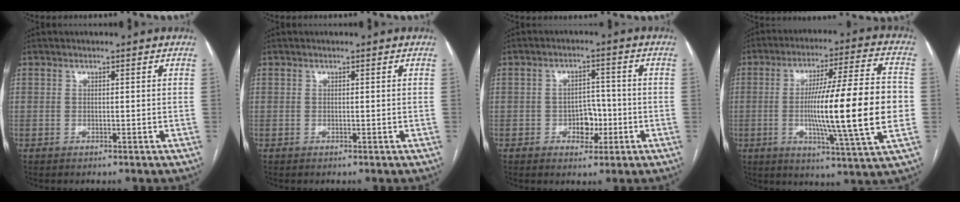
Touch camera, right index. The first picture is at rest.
{"total": 0.0}
{"total": 4.6, "force": [-1.4, 3.0, 3.2], "torque": [-0.041, 0.010, -0.017]}
{"total": 19.8, "force": [-1.9, -0.1, 19.7], "torque": [-0.307, 0.000, -0.036]}